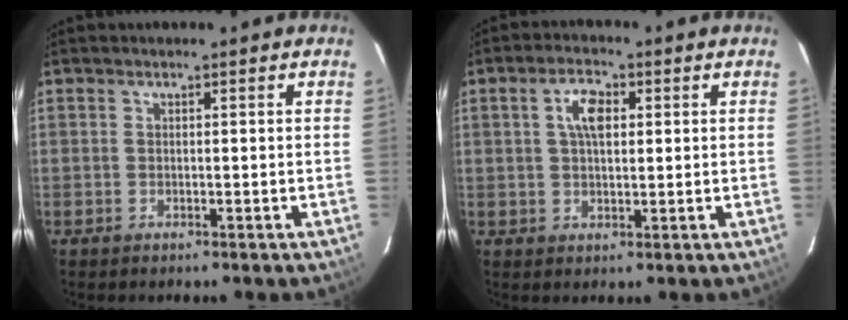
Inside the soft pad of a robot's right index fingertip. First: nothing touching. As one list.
[{"total": 5.1, "force": [1.3, 2.6, 4.1], "torque": [-0.076, 0.014, 0.025]}]